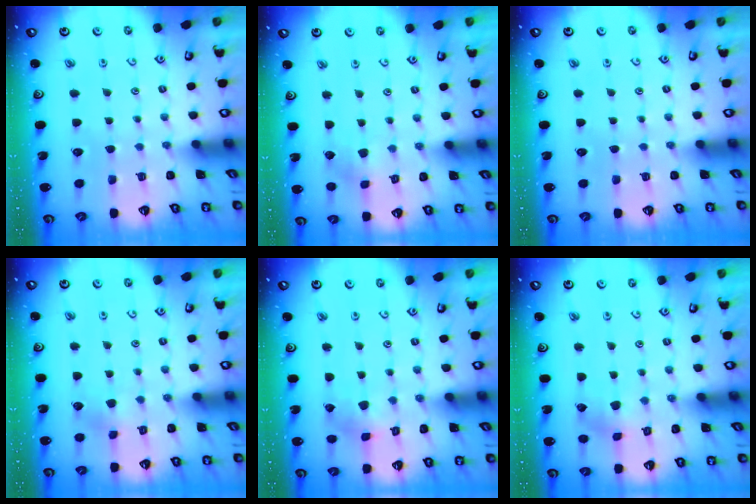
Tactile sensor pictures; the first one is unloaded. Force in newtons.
{"total": 2.4, "press": 2.3, "slide": 0.6}
{"total": 0.0}
{"total": 3.4, "press": 3.3, "slide": 0.9}
{"total": 1.6, "press": 1.6, "slide": 0.0}
{"total": 1.9, "press": 1.9, "slide": 0.3}